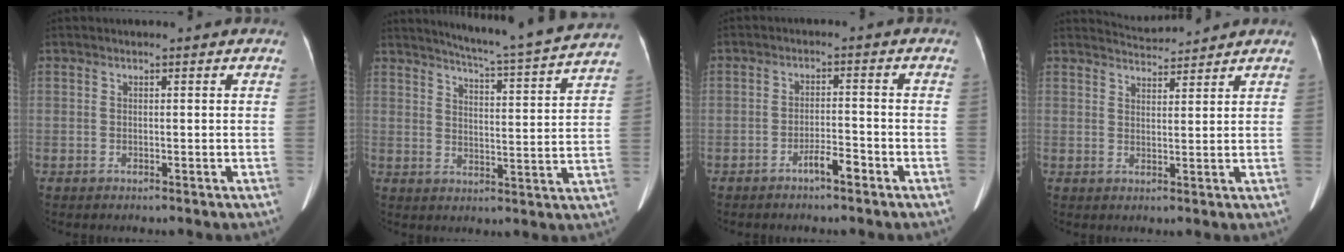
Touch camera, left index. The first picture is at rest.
{"total": 17.1, "force": [15.7, -1.3, 6.6], "torque": [-0.113, -0.042, 0.195]}
{"total": 3.1, "force": [-2.3, 0.4, 2.1], "torque": [-0.034, 0.002, -0.043]}
{"total": 4.0, "force": [3.9, -0.3, -0.4], "torque": [-0.006, 0.010, 0.067]}